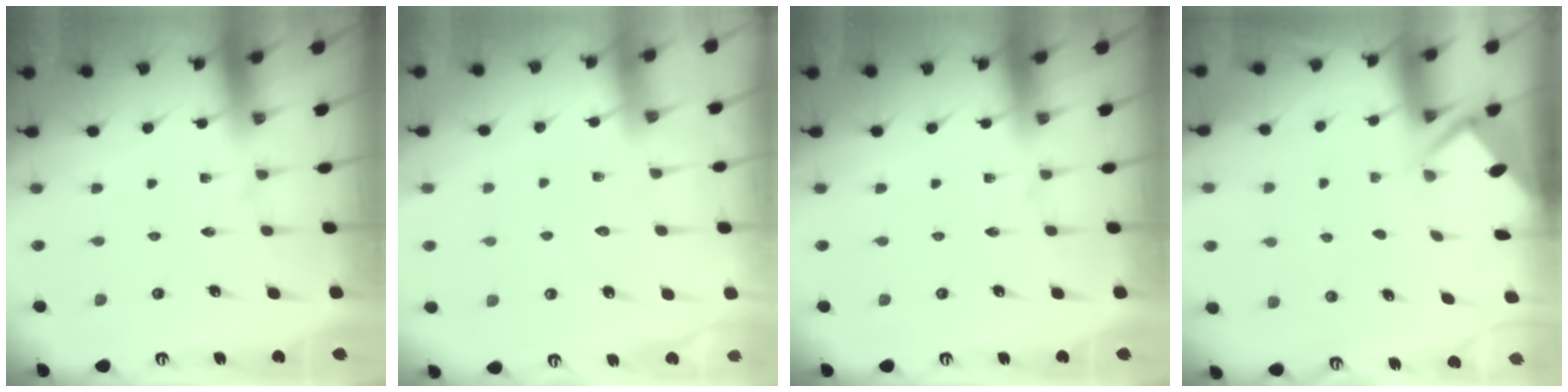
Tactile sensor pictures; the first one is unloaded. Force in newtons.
{"total": 2.9, "press": 2.9, "slide": 0.2}
{"total": 0.0}
{"total": 2.9, "press": 2.9, "slide": 0.4}